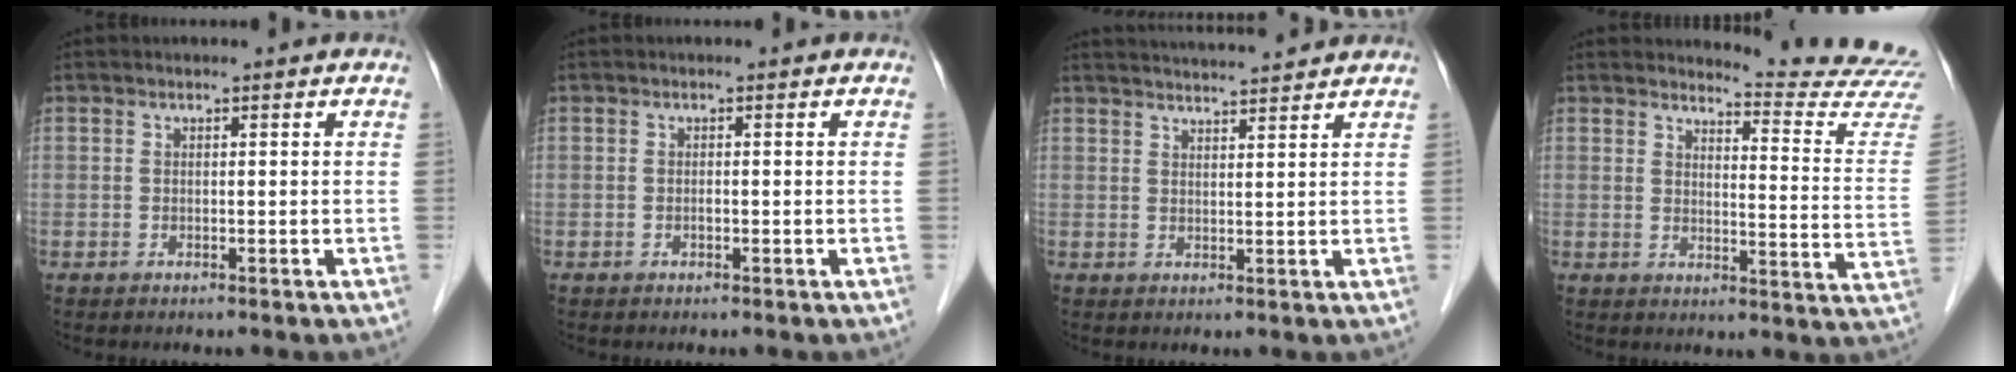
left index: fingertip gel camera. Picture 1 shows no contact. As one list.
[{"total": 0.0}, {"total": 9.0, "force": [8.6, 0.0, 2.6], "torque": [-0.044, 0.023, 0.121]}, {"total": 14.0, "force": [13.8, -1.8, 0.5], "torque": [-0.003, -0.139, 0.141]}]